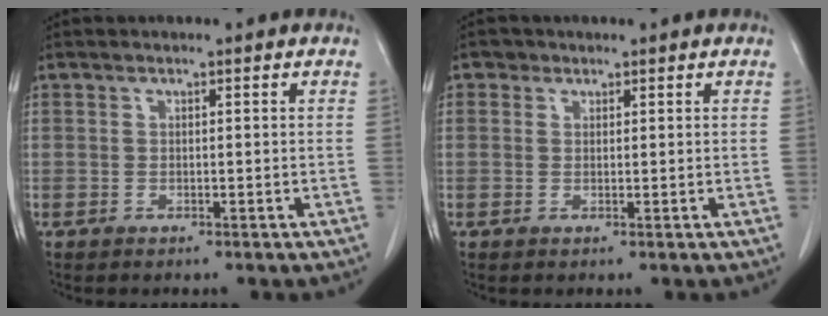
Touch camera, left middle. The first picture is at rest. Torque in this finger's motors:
{"motor_torque": [-0.06, 0.08, -0.05, 0.01]}